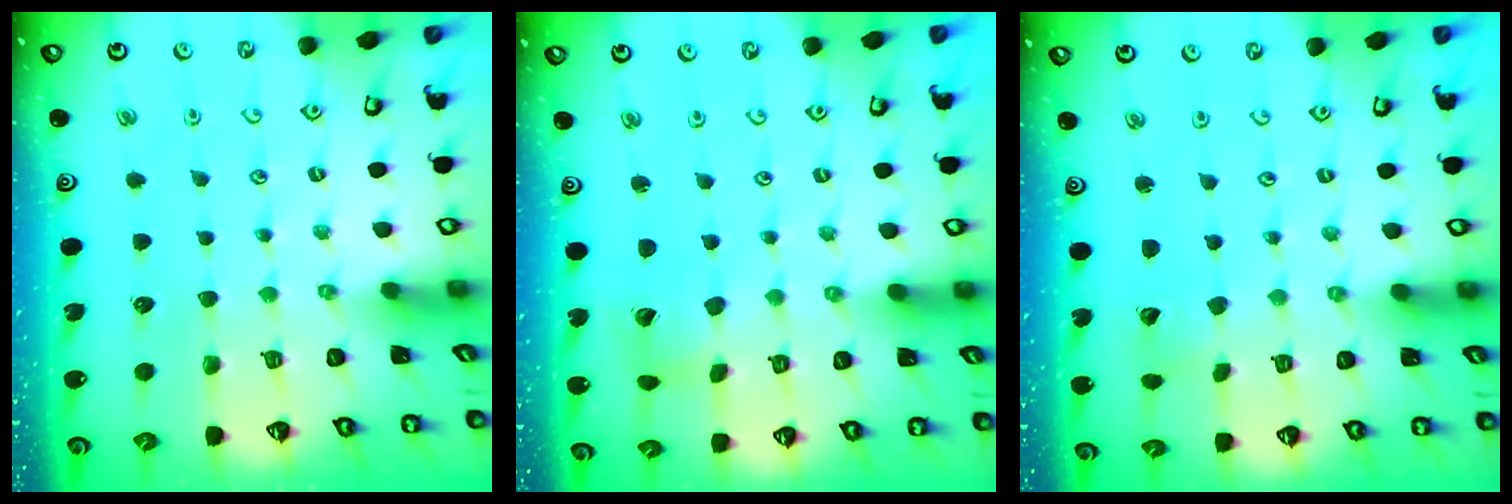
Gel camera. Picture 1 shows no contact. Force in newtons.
{"total": 6.9, "press": 6.9, "slide": 0.7}
{"total": 3.8, "press": 3.8, "slide": 0.4}